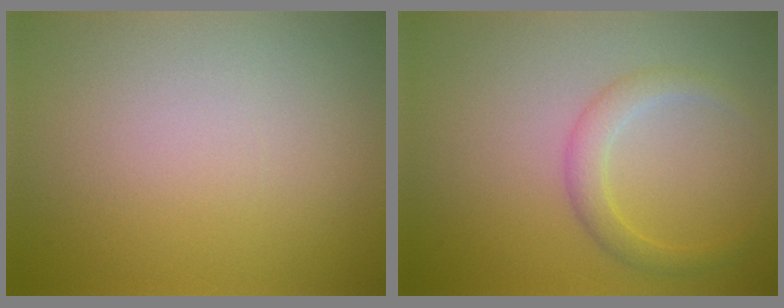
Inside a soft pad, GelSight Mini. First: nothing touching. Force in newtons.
{"total": 2.2, "press": 2.2, "slide": 0.0}